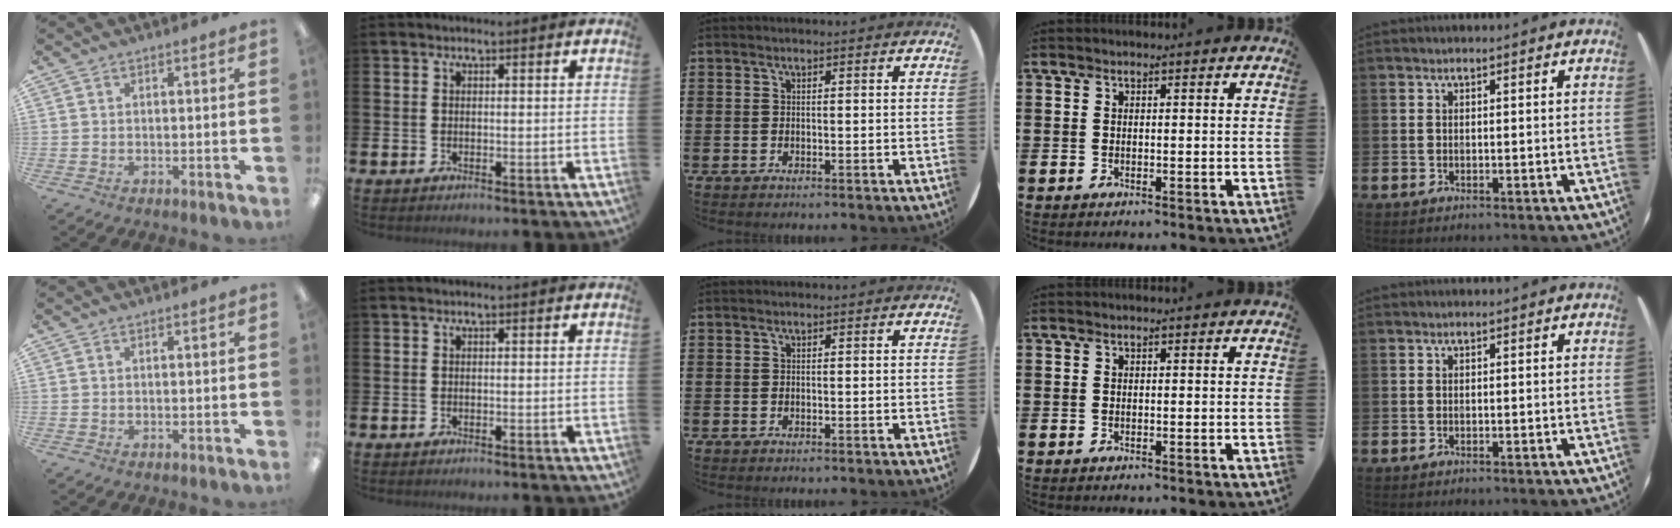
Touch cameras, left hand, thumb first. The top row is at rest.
{}